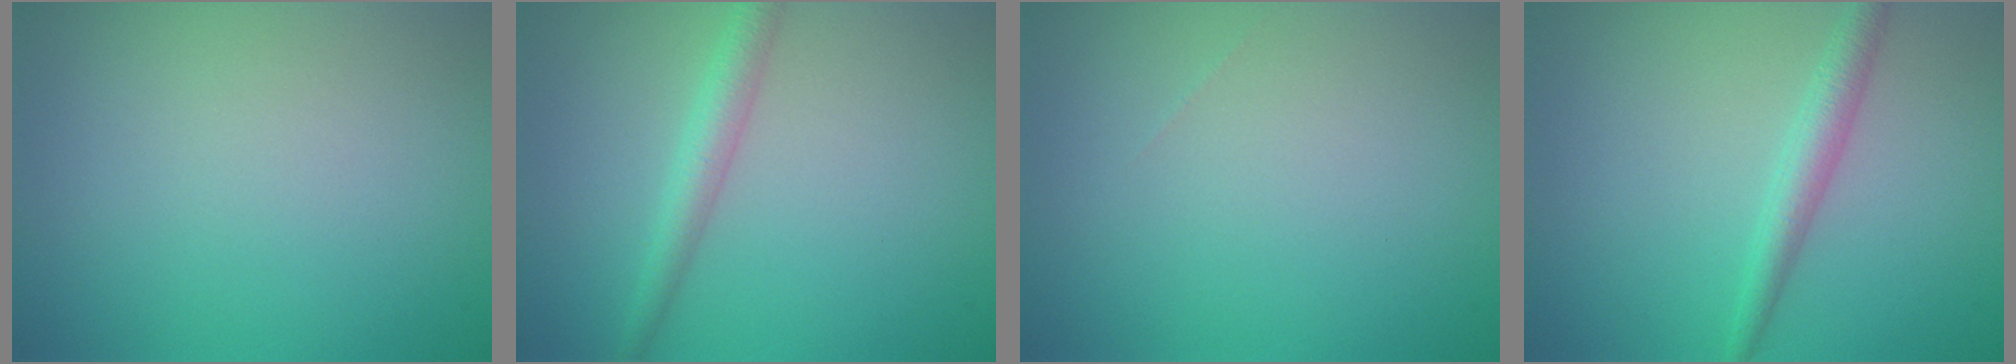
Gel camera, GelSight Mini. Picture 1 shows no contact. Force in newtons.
{"total": 2.4, "press": 2.4, "slide": 0.1}
{"total": 0.0}
{"total": 2.3, "press": 2.3, "slide": 0.0}